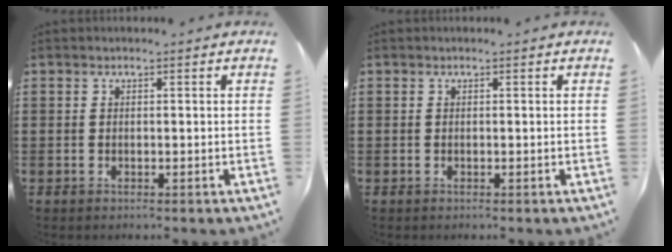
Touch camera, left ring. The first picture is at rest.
{"total": 0.0}